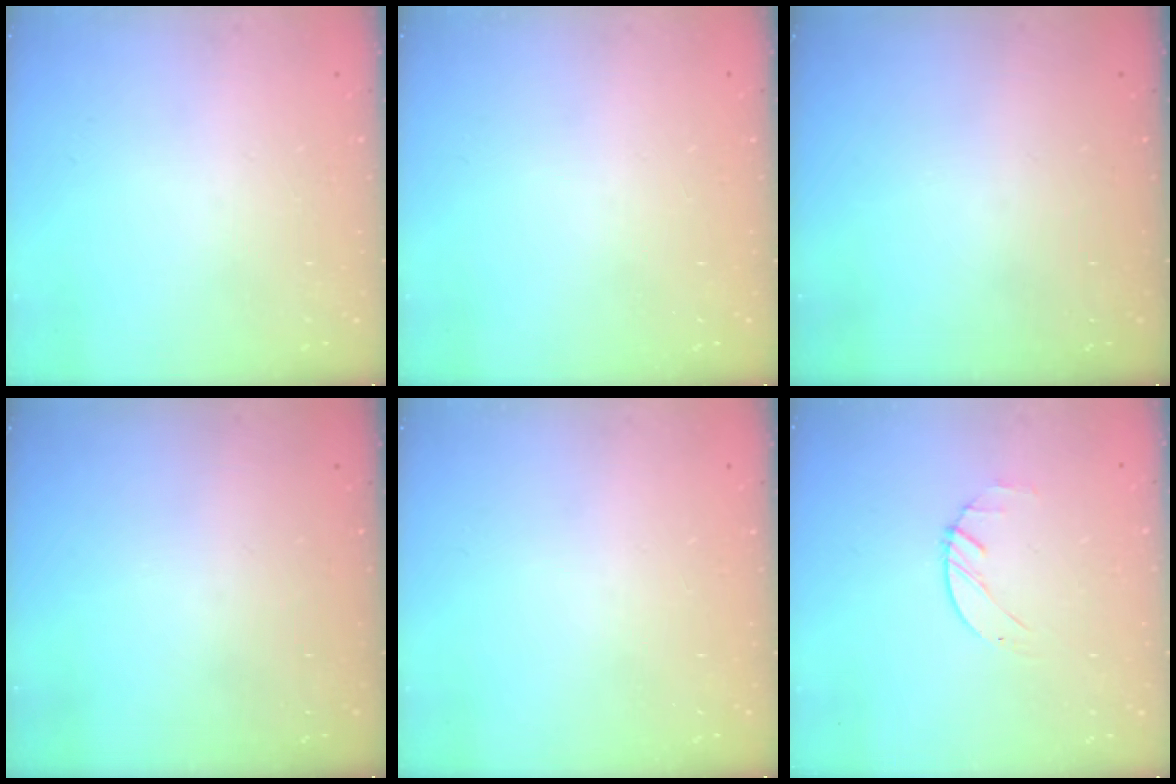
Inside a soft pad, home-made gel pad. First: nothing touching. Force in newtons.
{"total": 0.0}
{"total": 0.0}
{"total": 0.0}
{"total": 0.0}
{"total": 1.2, "press": 1.2, "slide": 0.2}